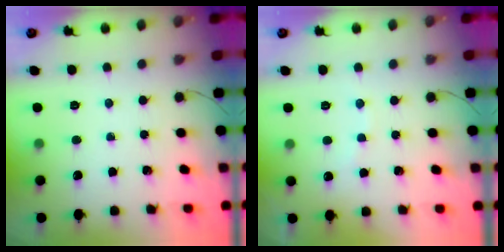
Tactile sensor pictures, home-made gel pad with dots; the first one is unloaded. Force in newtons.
{"total": 5.6, "press": 5.5, "slide": 0.9}